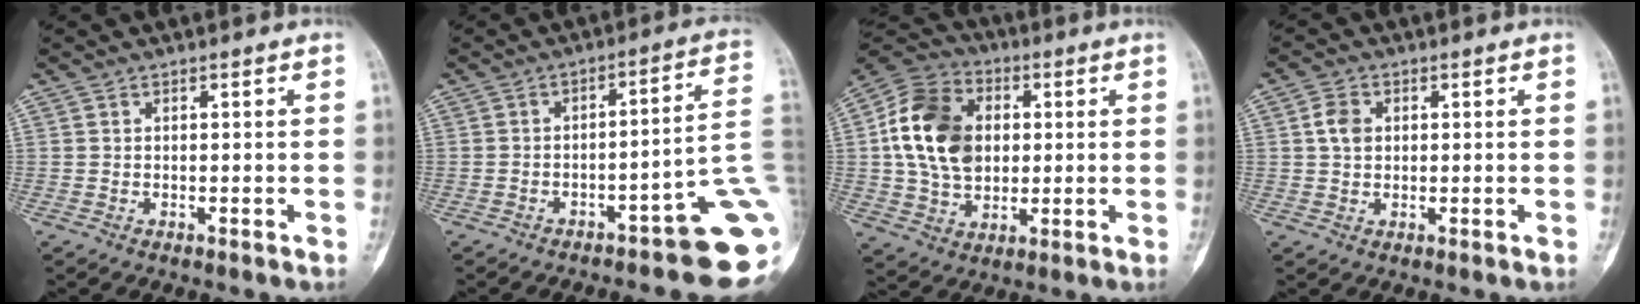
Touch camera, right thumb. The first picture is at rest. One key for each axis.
{"total": 15.1, "fx": -6.5, "fy": 3.2, "fz": 13.3, "tx": -0.093, "ty": 0.065, "tz": -0.079}
{"total": 15.6, "fx": 1.9, "fy": 12.0, "fz": 9.8, "tx": -0.156, "ty": 0.010, "tz": 0.030}
{"total": 3.9, "fx": 0.8, "fy": 3.0, "fz": 2.3, "tx": -0.037, "ty": 0.002, "tz": 0.011}